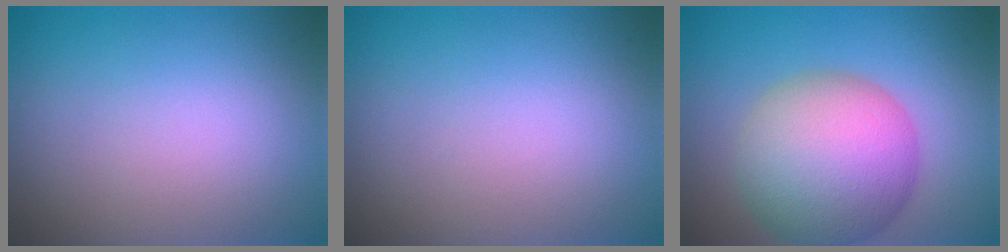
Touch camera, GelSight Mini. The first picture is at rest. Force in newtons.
{"total": 0.0}
{"total": 10.7, "press": 10.7, "slide": 0.3}